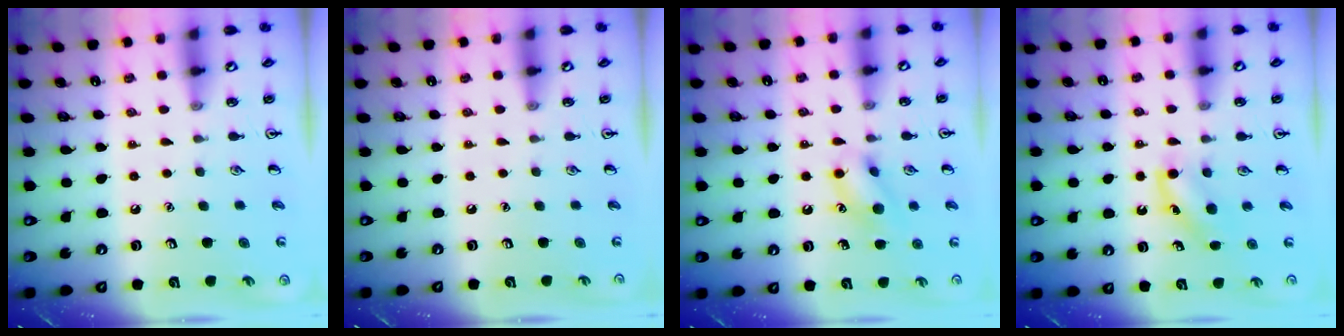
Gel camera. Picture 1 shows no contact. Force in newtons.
{"total": 0.0}
{"total": 10.6, "press": 10.5, "slide": 1.1}
{"total": 5.2, "press": 5.0, "slide": 1.2}